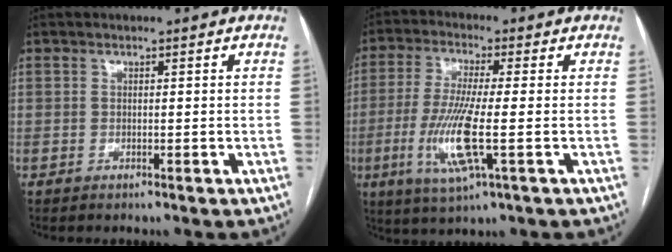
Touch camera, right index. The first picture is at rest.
{"total": 10.3, "force": [-2.3, 0.7, 10.0], "torque": [-0.218, -0.019, -0.045]}